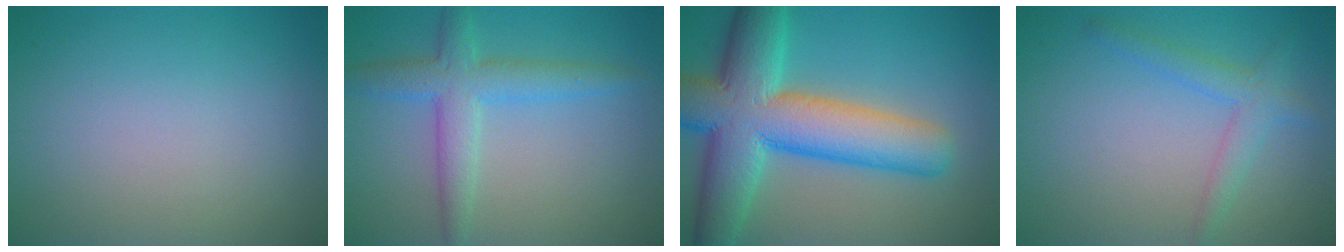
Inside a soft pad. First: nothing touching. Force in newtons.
{"total": 4.3, "press": 4.3, "slide": 0.0}
{"total": 12.4, "press": 12.4, "slide": 0.6}
{"total": 2.5, "press": 2.5, "slide": 0.1}